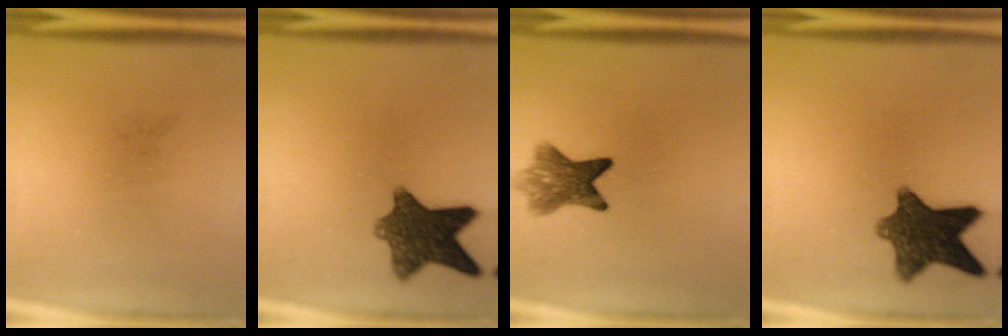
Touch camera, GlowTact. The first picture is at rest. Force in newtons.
{"total": 10.1}
{"total": 6.5}
{"total": 11.0}